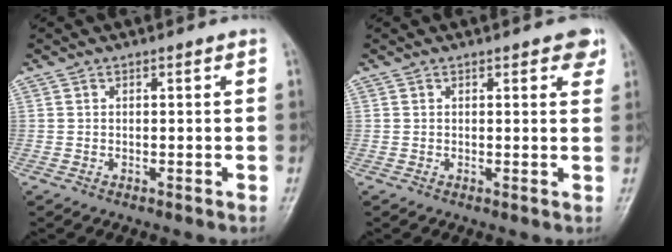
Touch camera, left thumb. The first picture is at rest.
{"total": 3.2, "force": [2.0, 1.4, 2.1], "torque": [-0.007, -0.006, 0.019]}